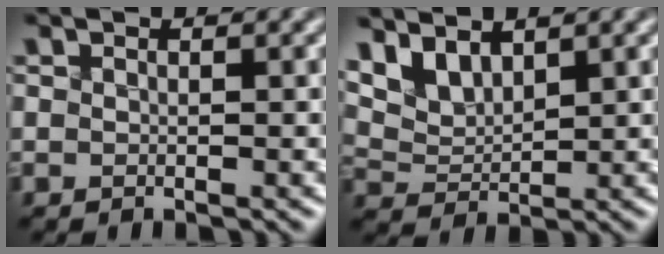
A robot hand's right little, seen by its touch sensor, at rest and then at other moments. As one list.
[{"total": 3.9, "force": [2.7, 1.9, 2.0], "torque": [-0.053, 0.003, 0.066]}]